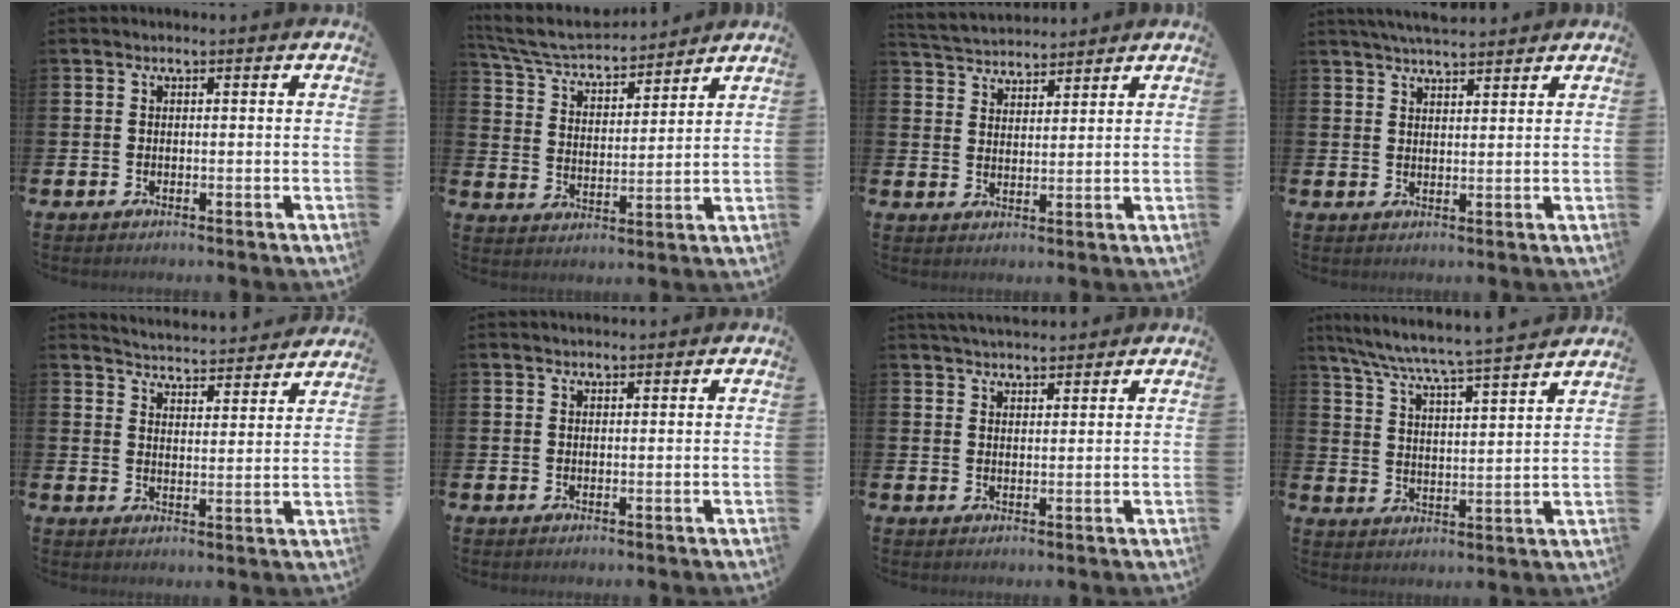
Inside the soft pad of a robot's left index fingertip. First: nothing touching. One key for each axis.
{"total": 6.2, "fx": 5.9, "fy": 1.1, "fz": 1.6, "tx": -0.063, "ty": -0.039, "tz": 0.102}
{"total": 4.1, "fx": 4.1, "fy": 0.8, "fz": -0.2, "tx": -0.018, "ty": -0.019, "tz": 0.075}
{"total": 4.3, "fx": 4.2, "fy": 0.6, "fz": 0.9, "tx": -0.019, "ty": -0.017, "tz": 0.076}
{"total": 4.9, "fx": 4.9, "fy": 0.3, "fz": -0.1, "tx": -0.013, "ty": -0.044, "tz": 0.084}
{"total": 1.0, "fx": 1.0, "fy": 0.2, "fz": 0.1, "tx": 0.005, "ty": -0.002, "tz": 0.018}
{"total": 3.5, "fx": 3.4, "fy": 0.5, "fz": 0.1, "tx": -0.010, "ty": -0.012, "tz": 0.064}
{"total": 6.8, "fx": 6.4, "fy": -0.3, "fz": 2.1, "tx": -0.069, "ty": -0.053, "tz": 0.108}